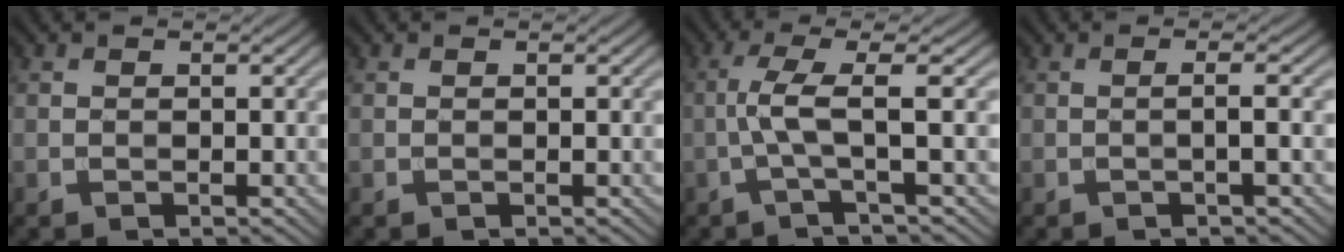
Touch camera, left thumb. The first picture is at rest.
{"total": 0.0}
{"total": 4.4, "force": [-0.4, 0.3, 4.4], "torque": [-0.083, 0.011, -0.023]}
{"total": 1.9, "force": [-0.2, 0.2, 1.9], "torque": [-0.029, 0.009, -0.014]}